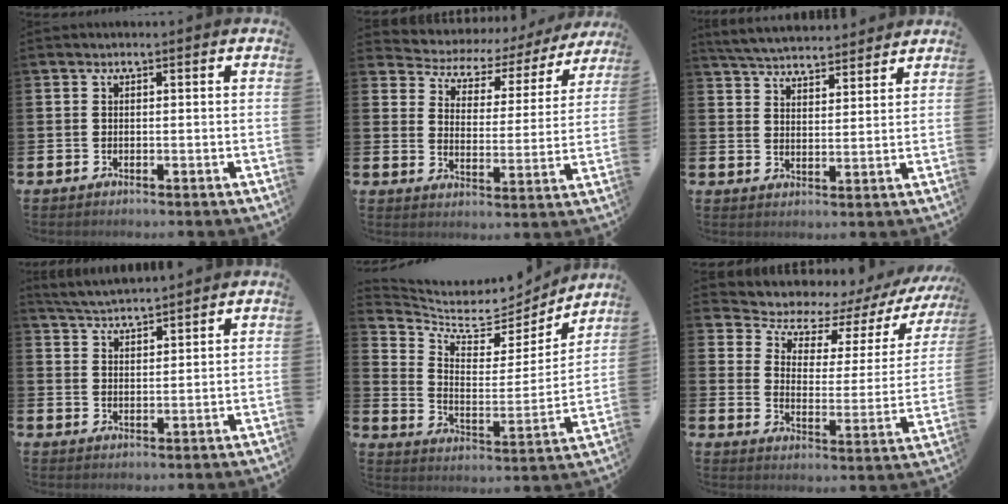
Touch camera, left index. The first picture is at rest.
{"total": 4.3, "force": [3.5, 2.5, 0.5], "torque": [-0.040, -0.029, 0.051]}
{"total": 5.1, "force": [5.1, 0.6, 0.5], "torque": [-0.032, -0.030, 0.090]}
{"total": 4.1, "force": [4.1, 0.1, 0.2], "torque": [-0.022, -0.022, 0.074]}
{"total": 7.3, "force": [6.5, 2.9, 1.7], "torque": [-0.063, -0.061, 0.107]}
{"total": 6.1, "force": [4.9, 3.0, 2.2], "torque": [-0.069, -0.037, 0.076]}